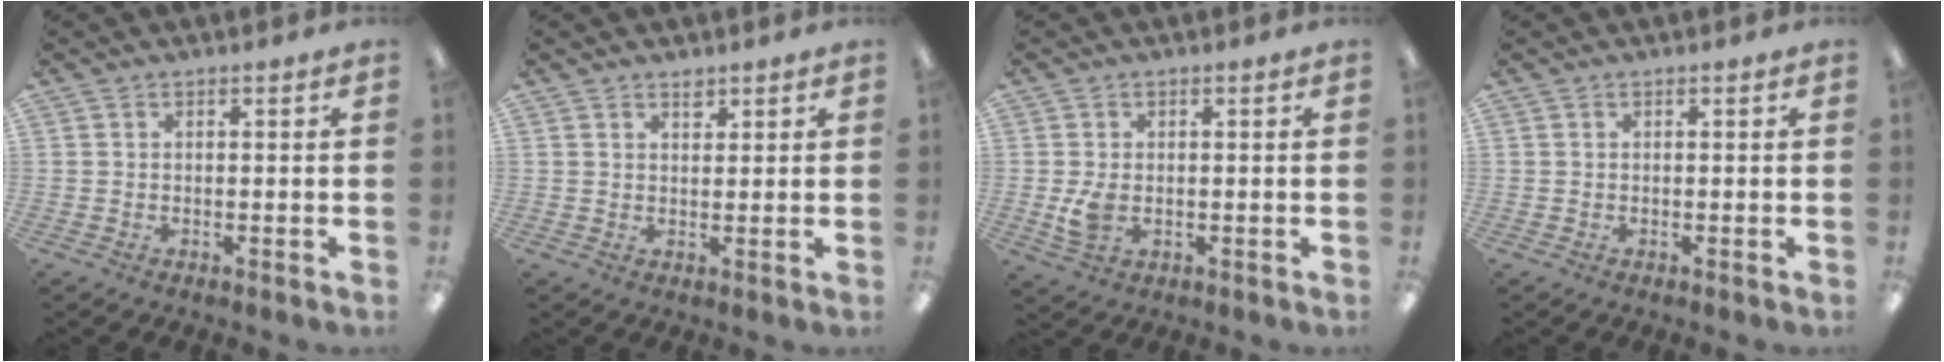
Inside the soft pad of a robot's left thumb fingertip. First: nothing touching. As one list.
[{"total": 2.3, "force": [1.9, 1.2, 0.7], "torque": [0.007, -0.012, 0.030]}, {"total": 4.5, "force": [-0.2, 3.0, 3.3], "torque": [-0.063, -0.007, -0.010]}, {"total": 0.0}]